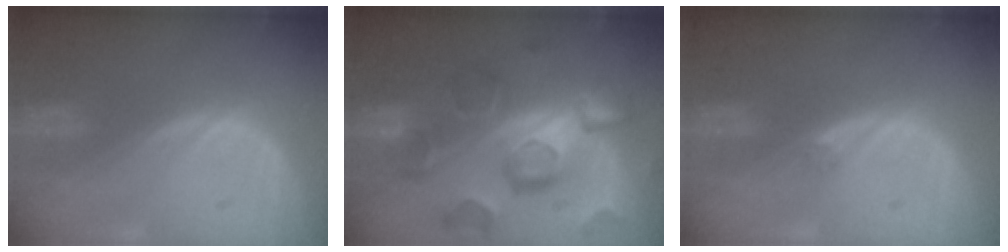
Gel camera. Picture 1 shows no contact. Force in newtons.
{"total": 12.5, "press": 10.8, "slide": 6.2}
{"total": 0.8, "press": 0.7, "slide": 0.4}